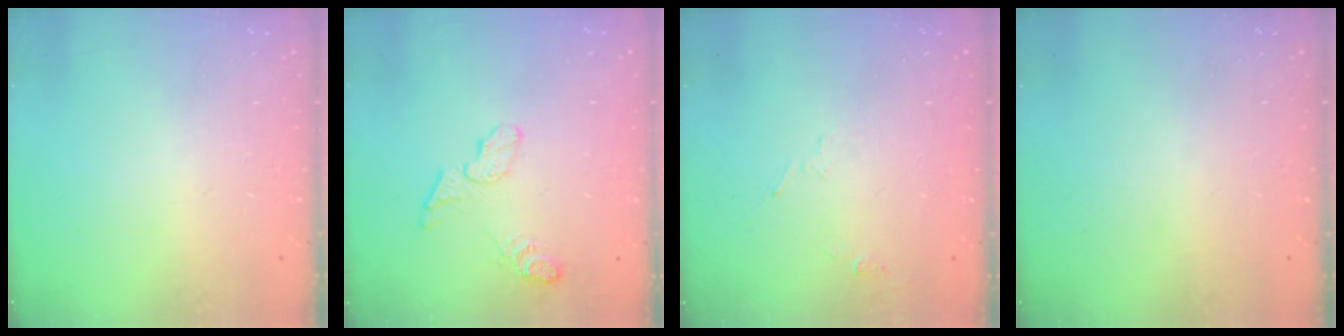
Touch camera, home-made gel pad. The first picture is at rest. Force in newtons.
{"total": 7.3, "press": 7.3, "slide": 0.3}
{"total": 5.4, "press": 4.4, "slide": 3.0}
{"total": 0.0}